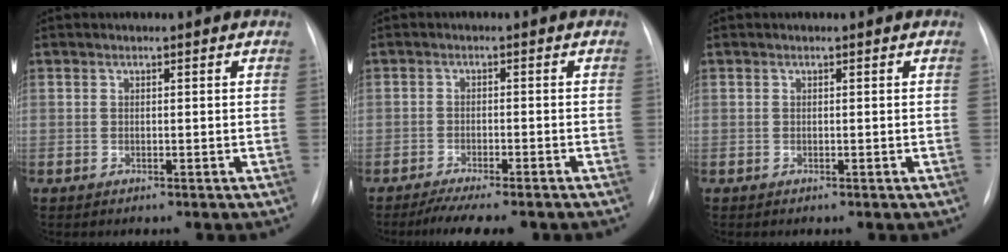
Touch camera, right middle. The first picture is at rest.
{"total": 7.6, "force": [-6.4, 1.3, 3.9], "torque": [-0.049, -0.009, -0.097]}
{"total": 0.0}